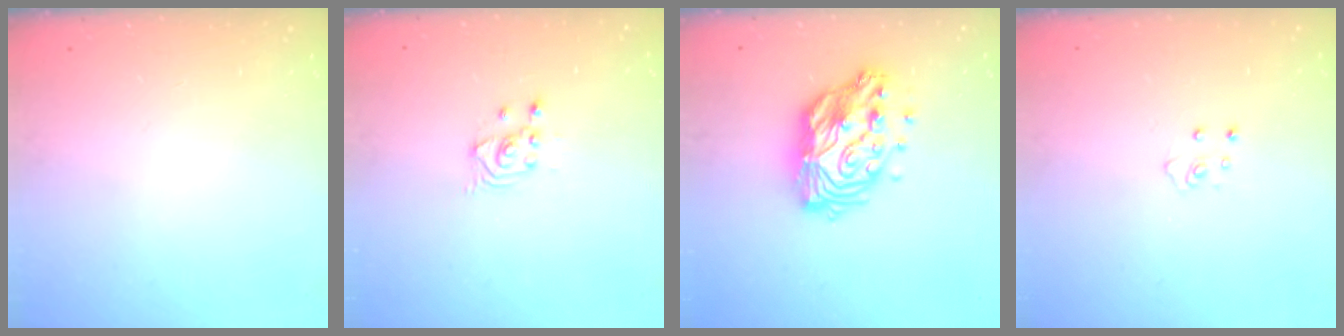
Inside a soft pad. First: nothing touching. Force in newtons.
{"total": 2.7, "press": 2.7, "slide": 0.2}
{"total": 15.4, "press": 15.4, "slide": 1.4}
{"total": 3.8, "press": 3.8, "slide": 0.3}